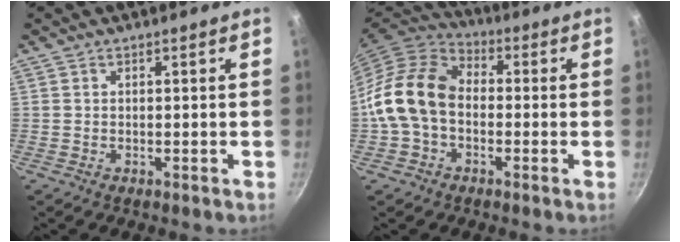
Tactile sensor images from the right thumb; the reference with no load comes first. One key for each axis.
{"total": 13.2, "fx": -1.3, "fy": 9.6, "fz": 9.0, "tx": -0.147, "ty": 0.034, "tz": -0.044}